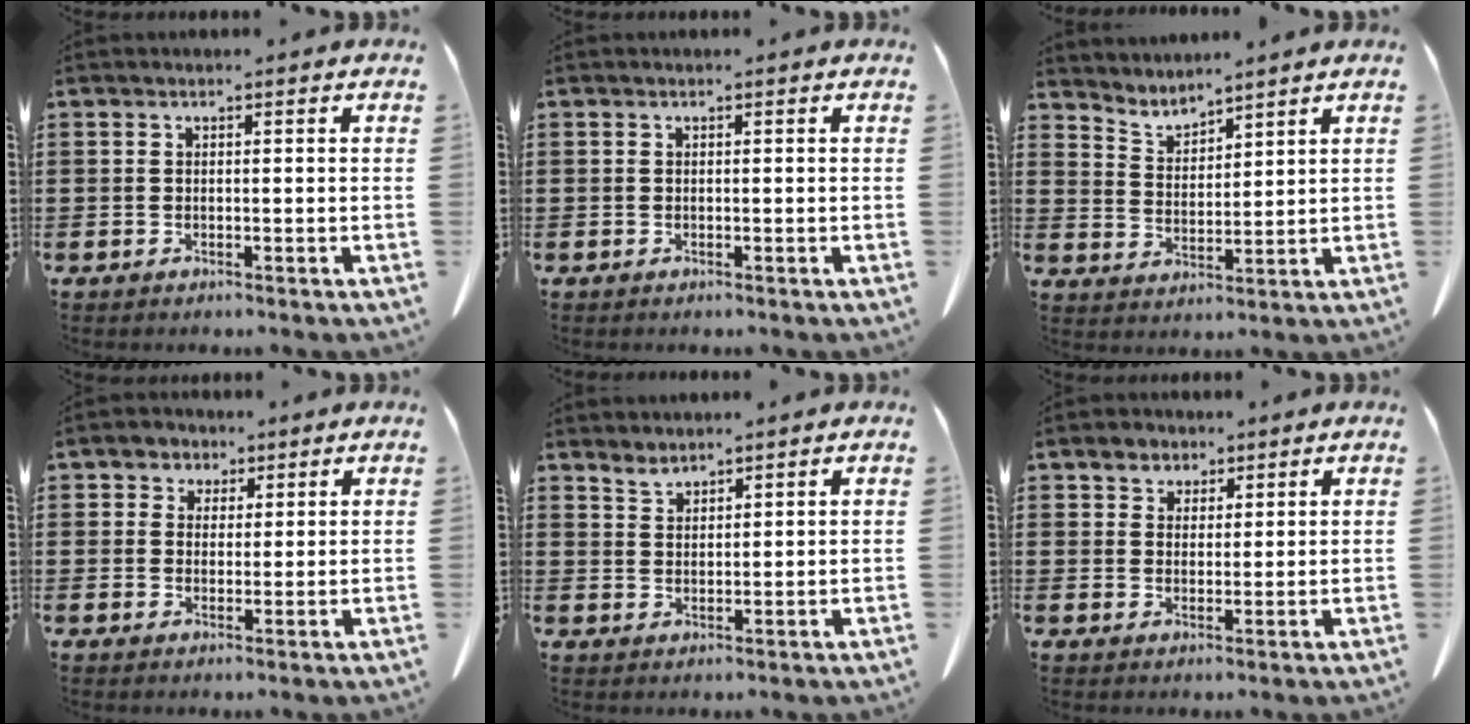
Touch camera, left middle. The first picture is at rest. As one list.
[{"total": 0.0}, {"total": 3.6, "force": [3.5, 0.6, 0.1], "torque": [-0.017, -0.018, 0.064]}, {"total": 2.9, "force": [1.9, 2.3, 0.1], "torque": [-0.016, 0.011, 0.035]}, {"total": 2.2, "force": [2.1, 0.4, 0.1], "torque": [-0.009, -0.006, 0.043]}, {"total": 3.2, "force": [2.4, 2.1, 0.4], "torque": [-0.012, 0.006, 0.044]}]